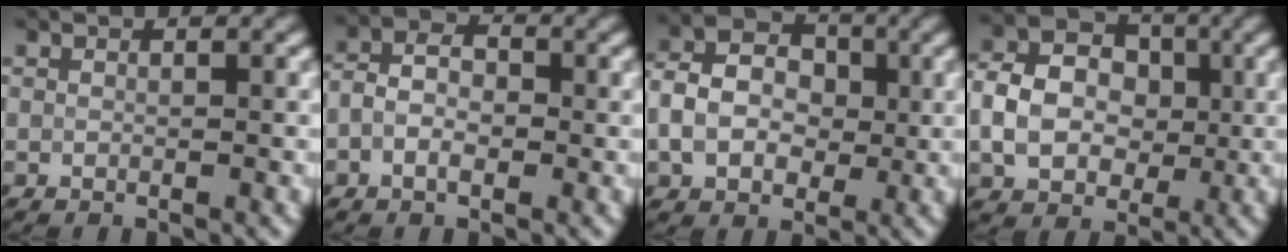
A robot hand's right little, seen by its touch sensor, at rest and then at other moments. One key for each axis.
{"total": 2.5, "fx": -0.7, "fy": 1.6, "fz": 1.8, "tx": -0.035, "ty": 0.007, "tz": -0.021}
{"total": 4.9, "fx": -0.7, "fy": 4.0, "fz": 2.9, "tx": -0.053, "ty": 0.008, "tz": -0.022}
{"total": 5.5, "fx": -0.7, "fy": 4.5, "fz": 3.1, "tx": -0.057, "ty": 0.004, "tz": -0.021}